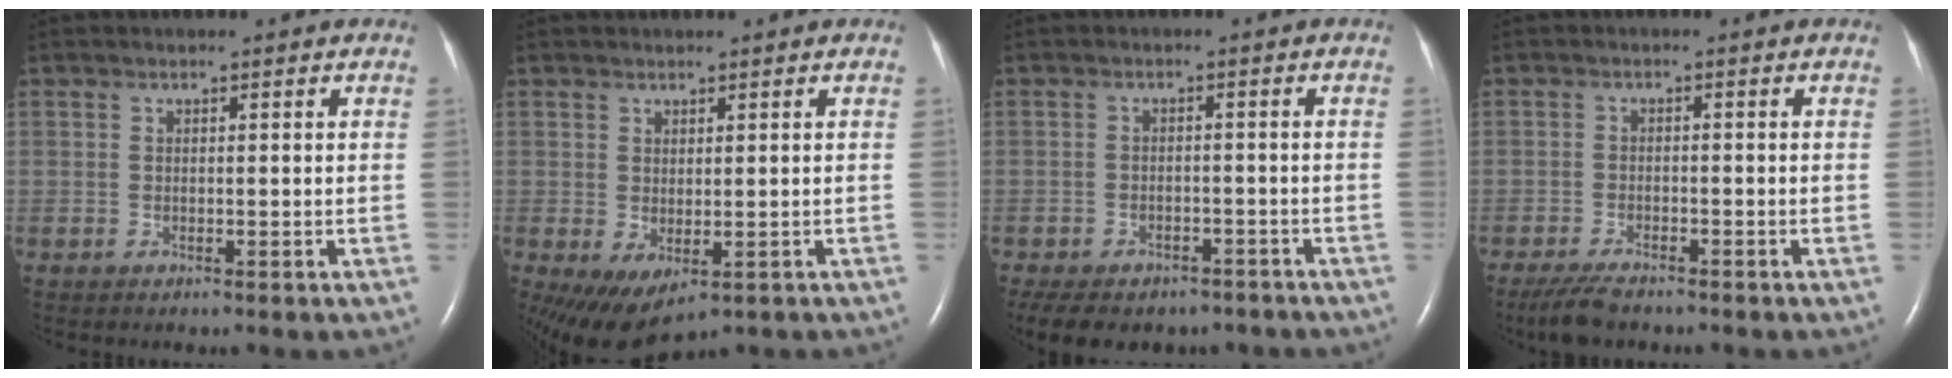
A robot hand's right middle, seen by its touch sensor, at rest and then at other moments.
{"total": 5.5, "force": [-2.6, 2.9, 3.9], "torque": [-0.061, -0.014, -0.030]}
{"total": 15.5, "force": [-11.8, 8.0, 6.1], "torque": [-0.156, -0.006, -0.143]}
{"total": 4.6, "force": [-3.8, 1.0, 2.4], "torque": [-0.053, -0.012, -0.066]}